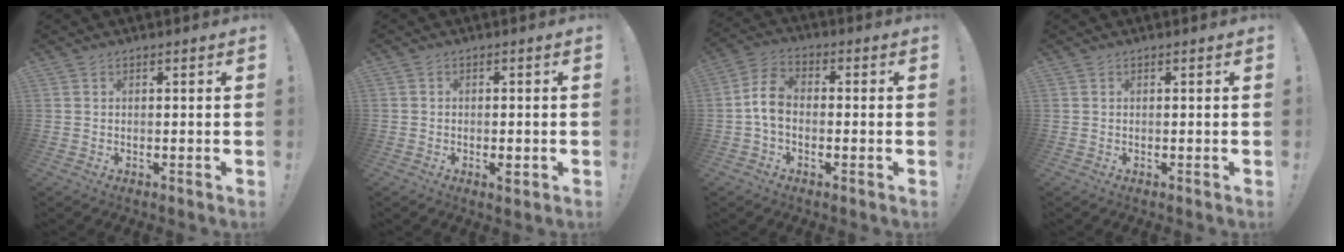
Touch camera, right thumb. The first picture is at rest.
{"total": 3.3, "force": [-1.2, 2.8, 1.3], "torque": [-0.011, 0.006, -0.019]}
{"total": 7.8, "force": [-1.0, 5.2, 5.7], "torque": [-0.110, 0.016, -0.011]}
{"total": 0.0}